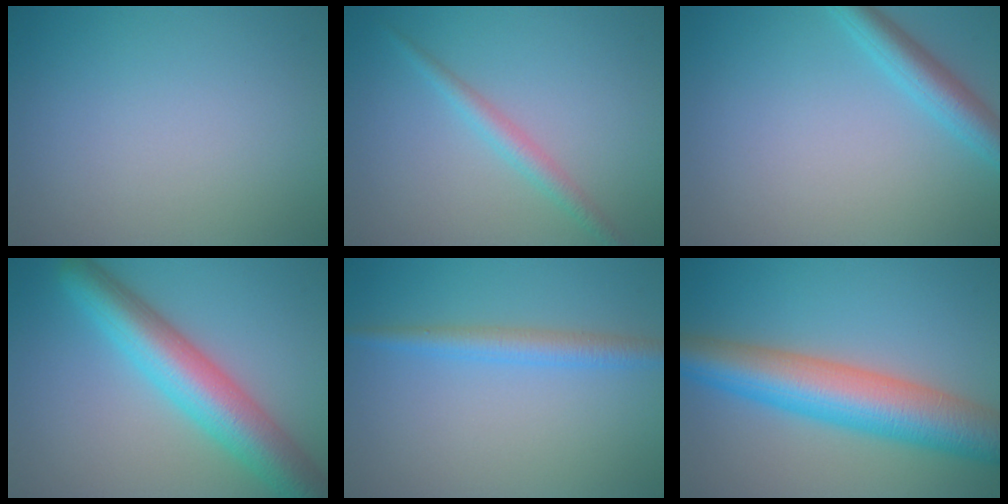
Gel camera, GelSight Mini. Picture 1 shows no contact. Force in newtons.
{"total": 2.0, "press": 2.0, "slide": 0.1}
{"total": 3.4, "press": 3.4, "slide": 0.1}
{"total": 8.0, "press": 8.0, "slide": 0.1}
{"total": 2.7, "press": 2.7, "slide": 0.0}
{"total": 9.3, "press": 9.3, "slide": 0.3}